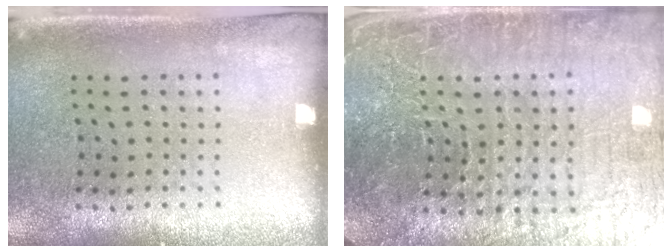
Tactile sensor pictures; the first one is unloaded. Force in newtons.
{"total": 6.4, "press": 5.7, "slide": 3.0}